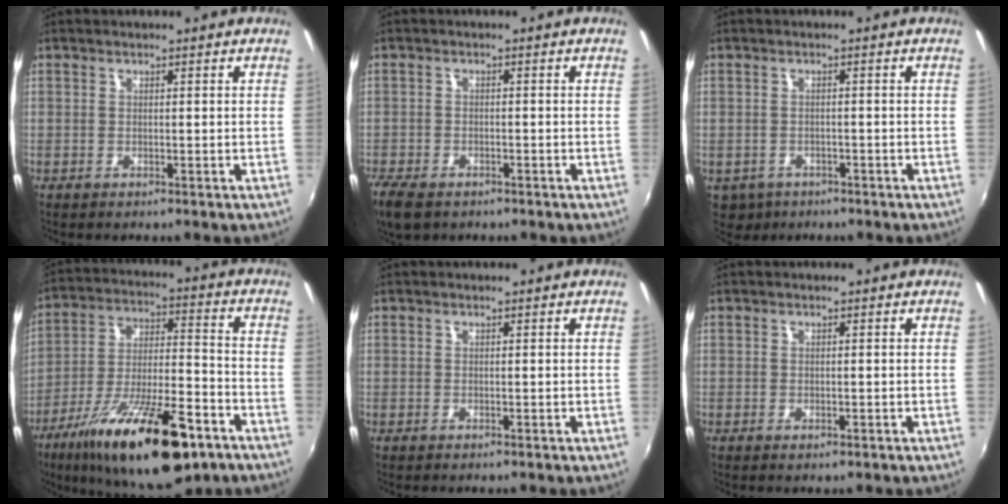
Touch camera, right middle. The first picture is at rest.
{"total": 6.9, "force": [-4.9, 3.2, 3.5], "torque": [-0.096, -0.024, -0.093]}
{"total": 5.3, "force": [-2.7, 4.0, 2.2], "torque": [-0.052, -0.013, -0.034]}
{"total": 24.2, "force": [-14.4, 7.4, 18.0], "torque": [-0.315, -0.035, -0.227]}
{"total": 0.0}
{"total": 0.5, "force": [-0.3, 0.2, 0.4], "torque": [-0.005, -0.003, -0.004]}